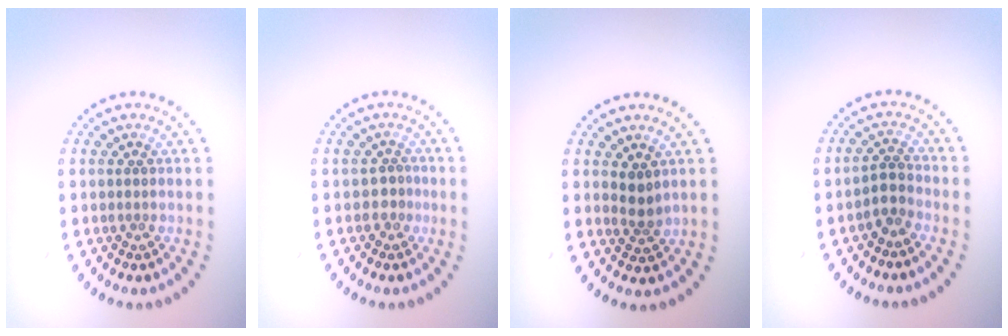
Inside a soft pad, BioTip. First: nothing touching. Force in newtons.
{"total": 1.1, "press": 0.8, "slide": 0.8}
{"total": 1.7, "press": 1.3, "slide": 1.0}
{"total": 1.8, "press": 1.5, "slide": 1.1}